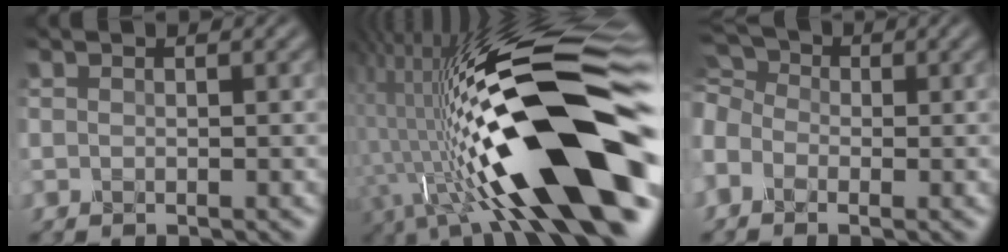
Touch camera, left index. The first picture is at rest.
{"total": 18.2, "force": [-2.3, 5.9, 17.0], "torque": [-0.254, 0.036, -0.055]}
{"total": 6.8, "force": [-1.1, 4.9, 4.6], "torque": [-0.107, 0.020, -0.031]}